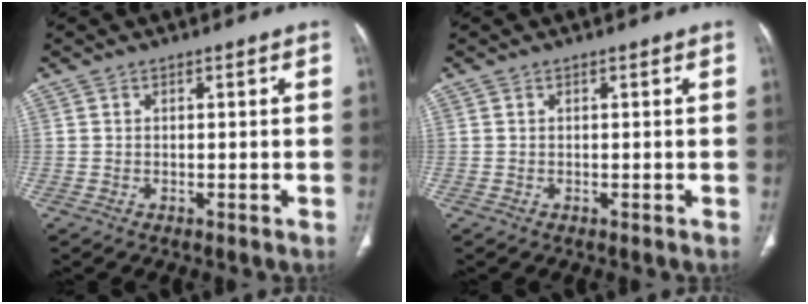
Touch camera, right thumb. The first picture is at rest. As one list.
[{"total": 0.0}]